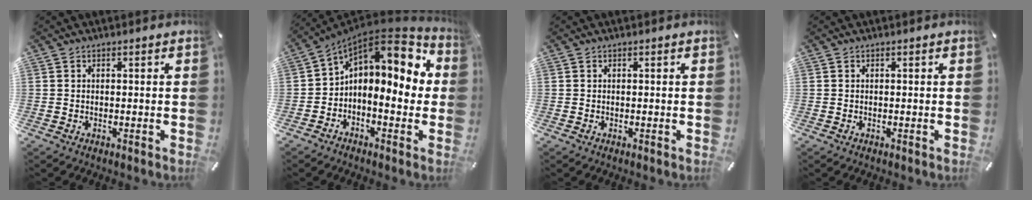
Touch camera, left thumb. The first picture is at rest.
{"total": 11.0, "force": [2.5, 7.1, 8.0], "torque": [-0.115, -0.025, 0.039]}
{"total": 0.0}
{"total": 0.0}